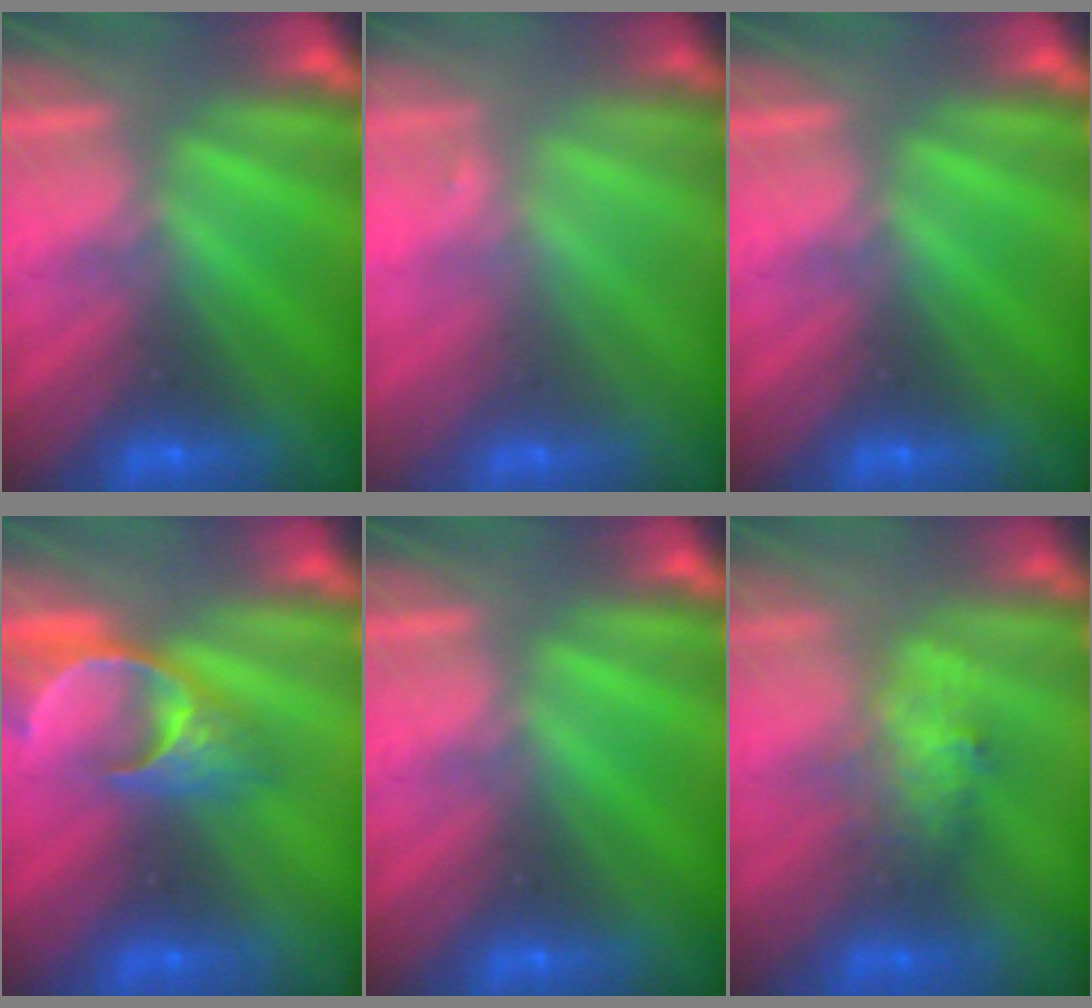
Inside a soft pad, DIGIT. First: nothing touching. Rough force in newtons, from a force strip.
{"total": 1.5}
{"total": 0.0}
{"total": 4.9}
{"total": 0.0}
{"total": 2.6}